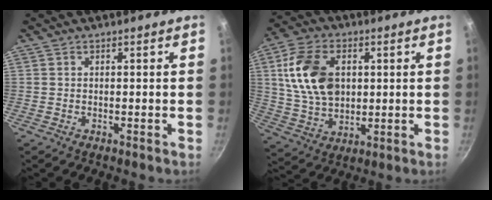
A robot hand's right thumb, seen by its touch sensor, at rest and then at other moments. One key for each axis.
{"total": 14.9, "fx": 2.9, "fy": 10.3, "fz": 10.4, "tx": -0.177, "ty": -0.002, "tz": 0.060}